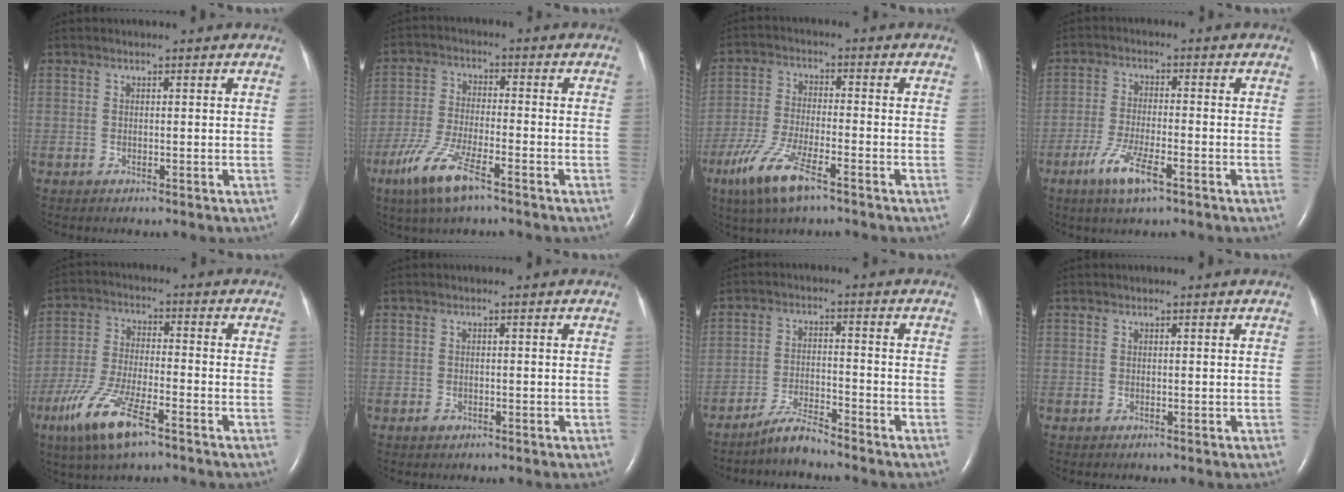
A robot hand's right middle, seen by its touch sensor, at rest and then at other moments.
{"total": 9.2, "force": [-5.7, 1.7, 7.0], "torque": [-0.154, -0.018, -0.109]}
{"total": 9.5, "force": [-5.8, 1.9, 7.3], "torque": [-0.158, -0.019, -0.109]}
{"total": 6.5, "force": [-3.8, 1.0, 5.2], "torque": [-0.112, -0.009, -0.067]}
{"total": 11.1, "force": [-6.5, 2.4, 8.6], "torque": [-0.184, -0.019, -0.119]}
{"total": 0.9, "force": [-0.6, 0.6, 0.4], "torque": [-0.007, 0.002, -0.007]}
{"total": 4.4, "force": [-4.2, 0.0, 1.4], "torque": [-0.030, -0.014, -0.080]}
{"total": 0.0}